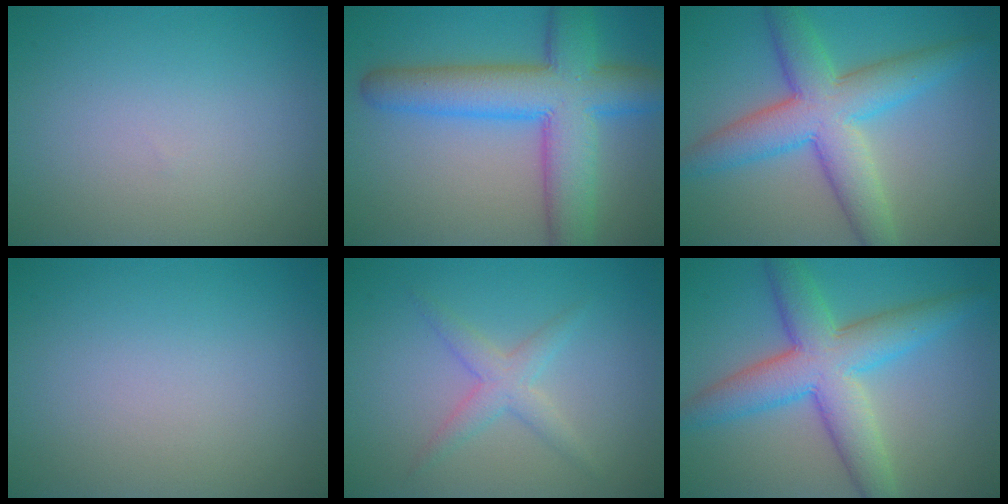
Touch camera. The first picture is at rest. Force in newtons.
{"total": 9.8, "press": 9.8, "slide": 0.3}
{"total": 7.7, "press": 7.7, "slide": 0.3}
{"total": 0.0}
{"total": 2.3, "press": 2.3, "slide": 0.1}
{"total": 7.7, "press": 7.7, "slide": 0.3}